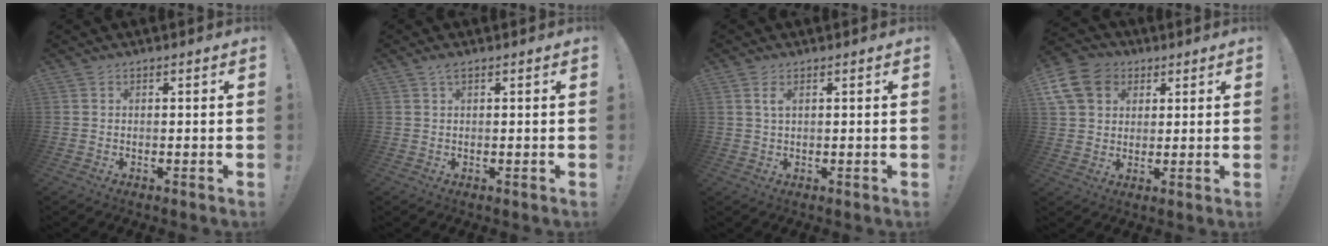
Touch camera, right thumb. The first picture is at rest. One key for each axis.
{"total": 1.4, "fx": 0.7, "fy": 0.2, "fz": 1.1, "tx": -0.025, "ty": 0.002, "tz": 0.012}
{"total": 2.3, "fx": 1.1, "fy": 0.8, "fz": 1.9, "tx": -0.042, "ty": 0.003, "tz": 0.018}
{"total": 12.4, "fx": 4.7, "fy": 10.0, "fz": 5.5, "tx": -0.095, "ty": -0.015, "tz": 0.098}